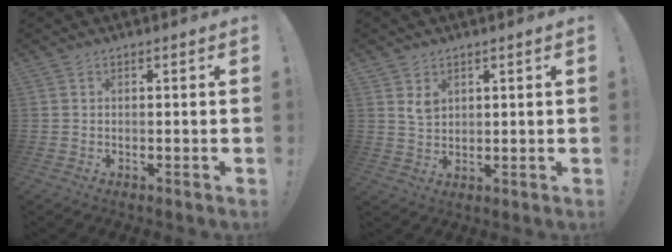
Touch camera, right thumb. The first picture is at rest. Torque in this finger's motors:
{"motor_torque": [-0.05, -0.10, -0.19, -0.05, 0.00]}